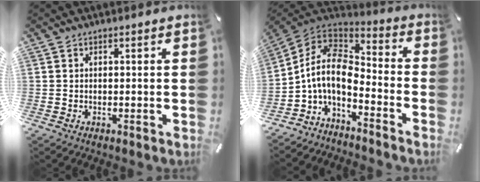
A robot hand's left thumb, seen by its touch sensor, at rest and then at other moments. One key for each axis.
{"total": 9.3, "fx": -3.0, "fy": 5.3, "fz": 7.1, "tx": -0.159, "ty": -0.010, "tz": -0.061}